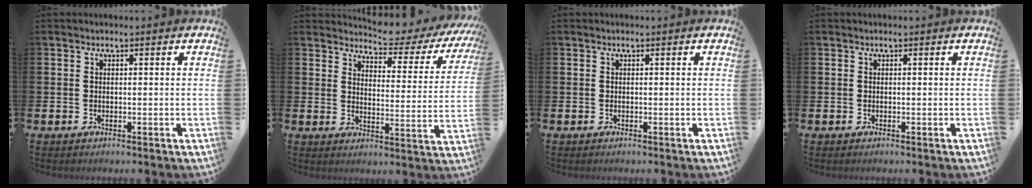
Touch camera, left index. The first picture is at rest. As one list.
[{"total": 4.6, "force": [4.3, 1.2, 1.2], "torque": [-0.028, -0.041, 0.064]}, {"total": 0.0}, {"total": 0.0}]